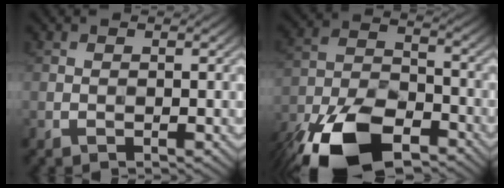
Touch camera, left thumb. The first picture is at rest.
{"total": 15.2, "force": [-10.2, 6.9, 8.9], "torque": [-0.200, -0.026, -0.192]}